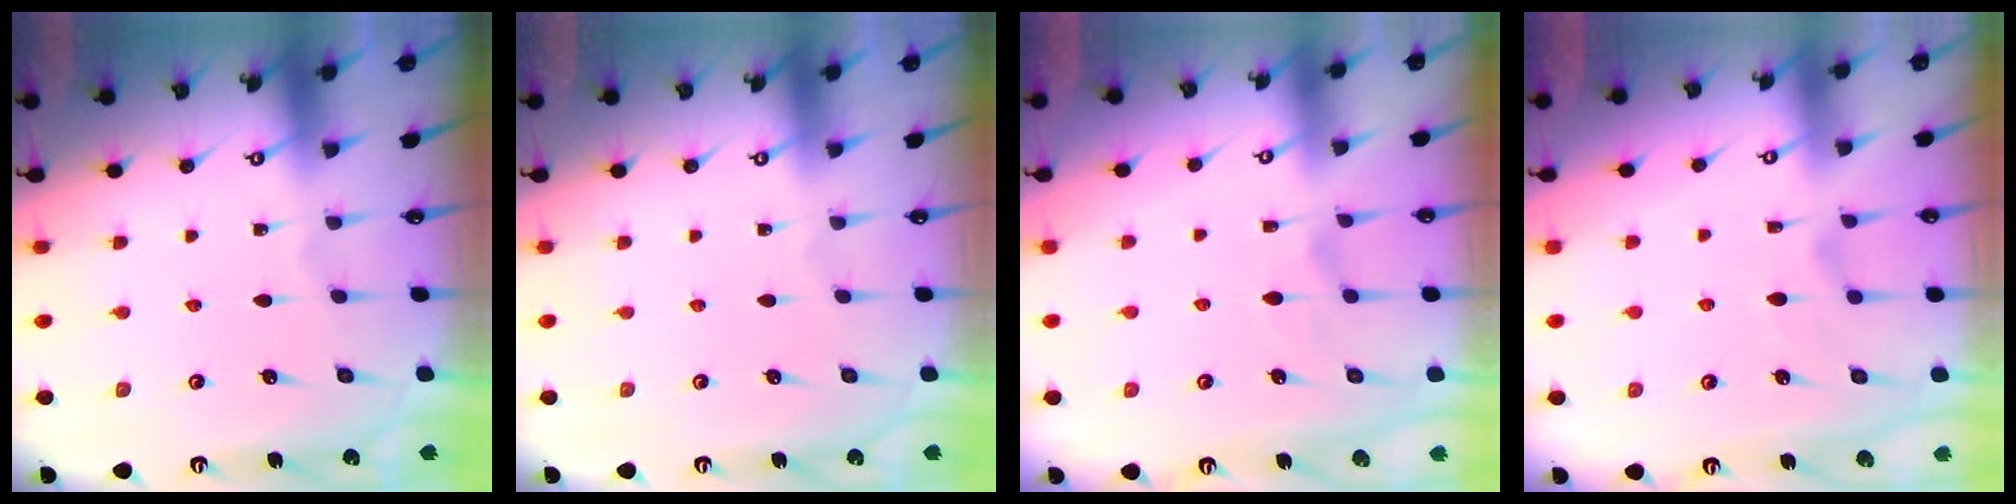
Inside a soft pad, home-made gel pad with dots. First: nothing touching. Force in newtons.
{"total": 0.0}
{"total": 1.7, "press": 1.2, "slide": 1.2}
{"total": 1.7, "press": 1.2, "slide": 1.2}